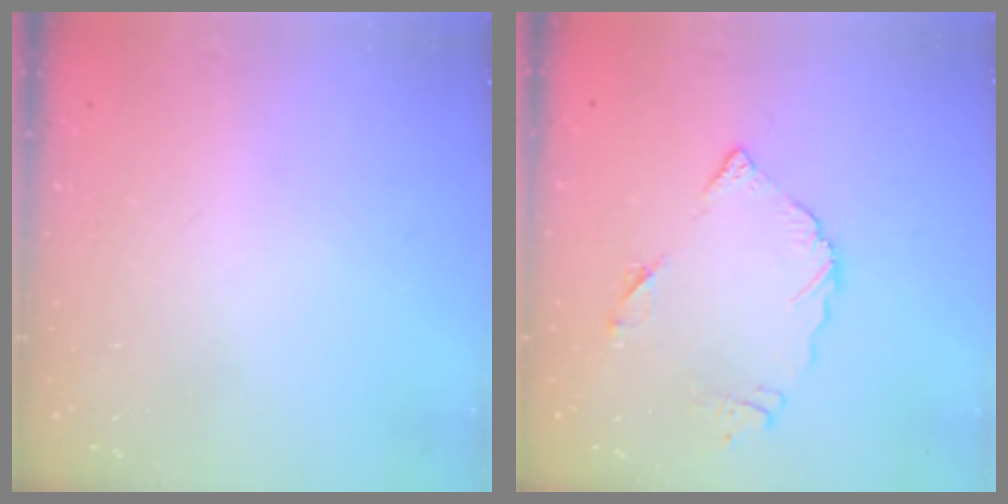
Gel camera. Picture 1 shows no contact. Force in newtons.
{"total": 8.7, "press": 8.7, "slide": 0.6}